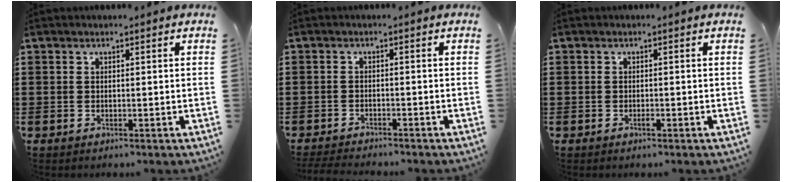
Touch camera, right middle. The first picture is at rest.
{"total": 2.3, "force": [-2.3, 0.1, 0.3], "torque": [-0.016, -0.004, -0.049]}
{"total": 0.5, "force": [-0.3, 0.1, 0.4], "torque": [-0.009, -0.005, -0.005]}